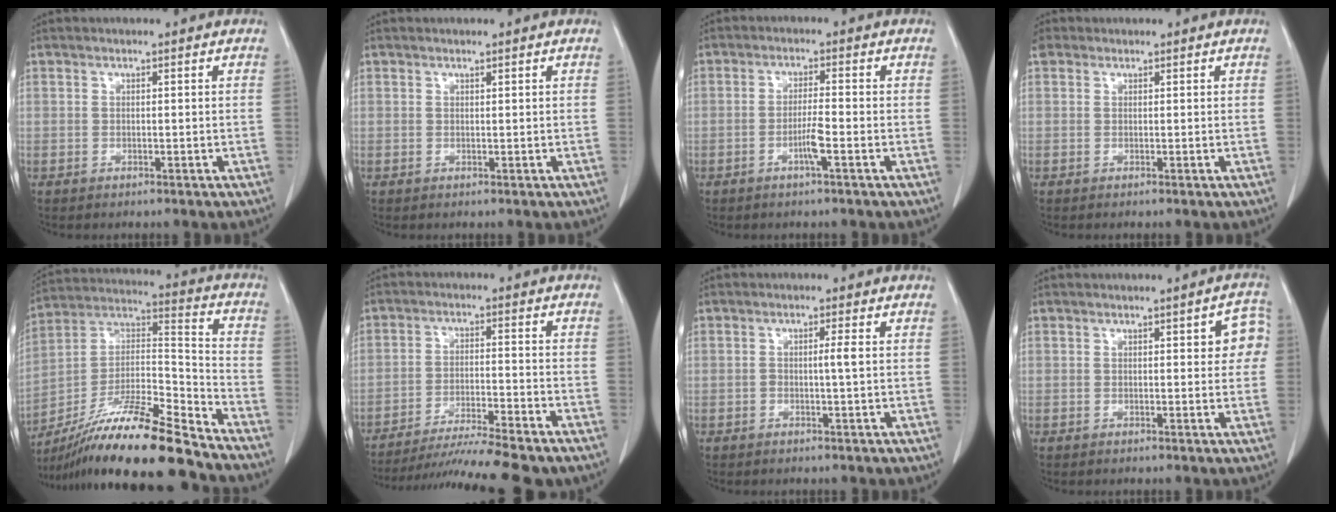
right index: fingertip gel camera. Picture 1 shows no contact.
{"total": 0.0}
{"total": 3.3, "force": [-1.4, -0.2, 3.0], "torque": [-0.057, -0.003, -0.029]}
{"total": 2.0, "force": [1.0, 1.7, 0.4], "torque": [-0.015, 0.023, 0.019]}
{"total": 21.9, "force": [-17.7, 1.1, 12.8], "torque": [-0.235, -0.007, -0.322]}
{"total": 16.0, "force": [-14.1, 0.0, 7.5], "torque": [-0.124, -0.029, -0.217]}
{"total": 1.7, "force": [-0.1, -0.2, 1.7], "torque": [-0.030, 0.000, -0.003]}
{"total": 4.1, "force": [0.9, 1.5, 3.7], "torque": [-0.028, 0.013, 0.004]}